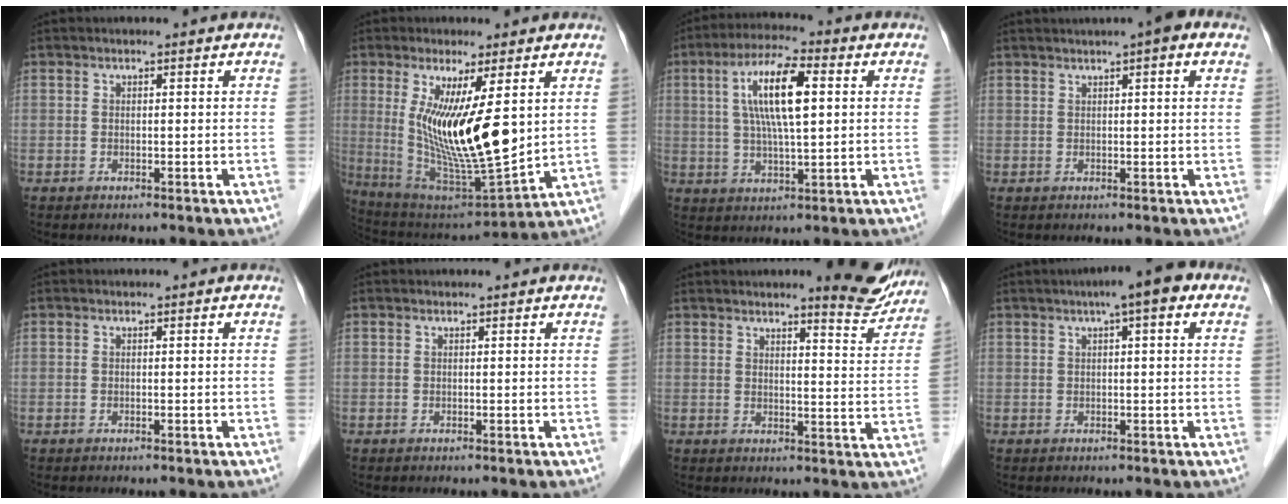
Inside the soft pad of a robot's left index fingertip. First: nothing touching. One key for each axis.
{"total": 15.5, "fx": 2.7, "fy": 2.6, "fz": 15.0, "tx": -0.278, "ty": -0.026, "tz": 0.061}
{"total": 10.6, "fx": 2.3, "fy": 1.9, "fz": 10.1, "tx": -0.194, "ty": 0.013, "tz": 0.040}
{"total": 4.6, "fx": 2.9, "fy": 0.4, "fz": 3.6, "tx": -0.049, "ty": 0.022, "tz": 0.039}
{"total": 0.0}
{"total": 1.7, "fx": 1.6, "fy": 0.4, "fz": 0.3, "tx": -0.013, "ty": 0.016, "tz": 0.016}
{"total": 7.5, "fx": 6.7, "fy": 0.8, "fz": 3.2, "tx": -0.033, "ty": -0.024, "tz": 0.076}
{"total": 6.1, "fx": 3.2, "fy": 1.0, "fz": 5.1, "tx": -0.072, "ty": 0.024, "tz": 0.042}